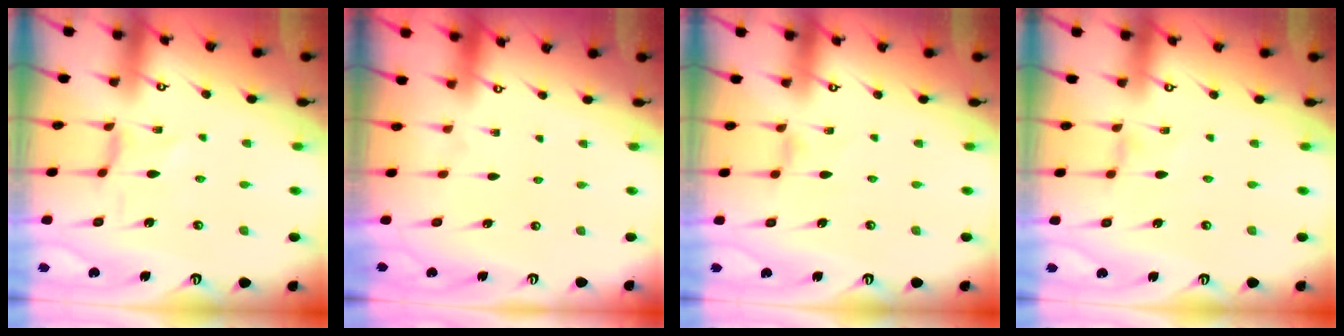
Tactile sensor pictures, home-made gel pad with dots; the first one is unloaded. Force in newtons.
{"total": 0.0}
{"total": 0.0}
{"total": 0.0}